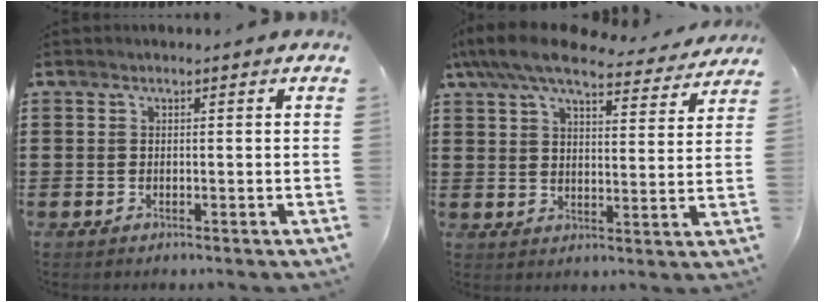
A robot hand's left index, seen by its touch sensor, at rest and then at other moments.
{"total": 8.6, "force": [7.4, 1.5, 4.1], "torque": [-0.099, -0.035, 0.130]}